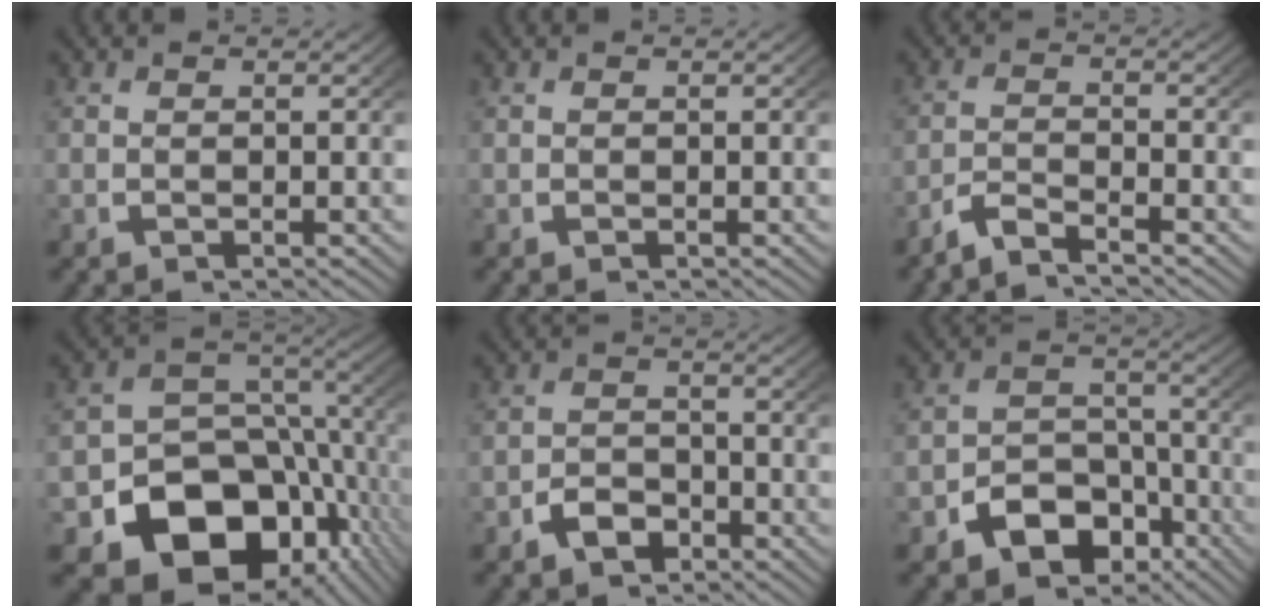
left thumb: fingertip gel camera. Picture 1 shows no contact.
{"total": 0.0}
{"total": 3.0, "force": [-2.4, 0.8, 1.5], "torque": [-0.031, -0.002, -0.051]}
{"total": 17.3, "force": [-6.2, 12.6, 10.1], "torque": [-0.174, -0.063, -0.085]}
{"total": 2.7, "force": [-1.9, 1.8, 0.8], "torque": [-0.015, -0.007, -0.030]}
{"total": 7.2, "force": [-3.9, 5.3, 2.9], "torque": [-0.043, -0.025, -0.056]}